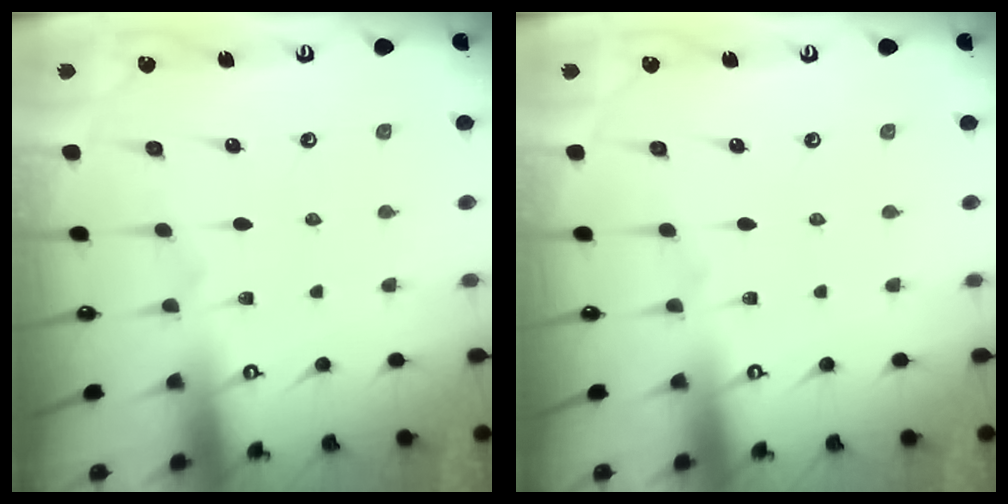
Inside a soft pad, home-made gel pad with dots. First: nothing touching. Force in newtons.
{"total": 0.0}